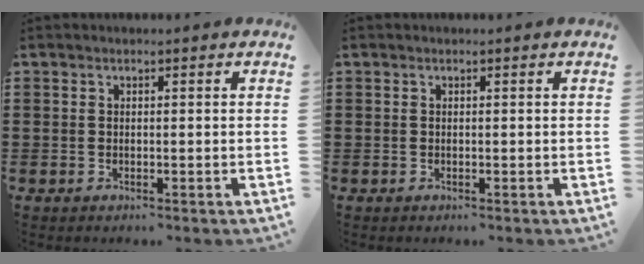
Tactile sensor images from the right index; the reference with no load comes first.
{"total": 0.0}